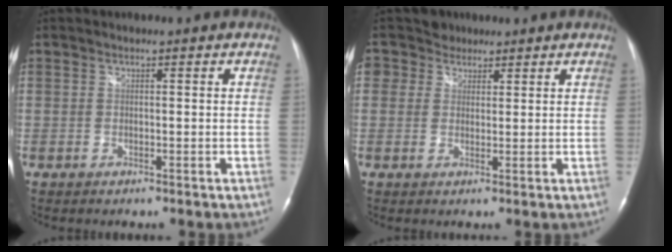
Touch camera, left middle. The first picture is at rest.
{"total": 3.6, "force": [2.3, 2.8, -0.2], "torque": [0.004, 0.021, 0.036]}